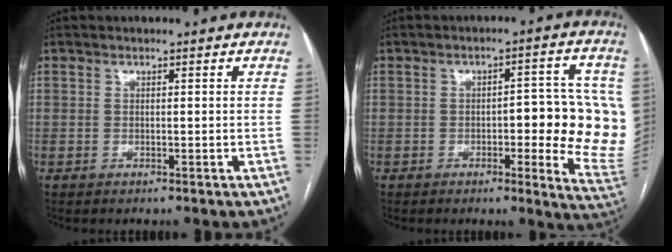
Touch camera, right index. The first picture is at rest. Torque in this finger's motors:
{"motor_torque": [0.40, -0.07, 0.53, 0.05]}